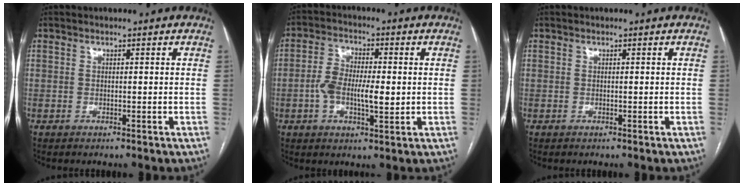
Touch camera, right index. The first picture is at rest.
{"total": 7.8, "force": [-0.8, 3.1, 7.1], "torque": [-0.136, 0.010, -0.016]}
{"total": 0.0}